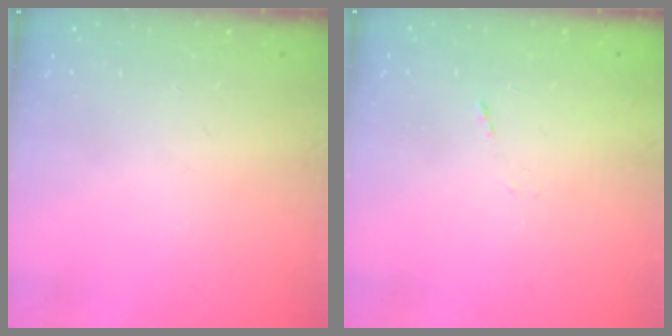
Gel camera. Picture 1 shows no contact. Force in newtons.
{"total": 5.3, "press": 5.3, "slide": 0.5}